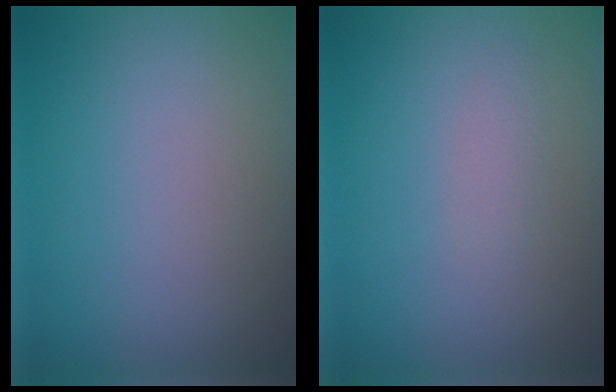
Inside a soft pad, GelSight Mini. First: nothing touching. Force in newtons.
{"total": 0.9, "press": 0.9, "slide": 0.0}